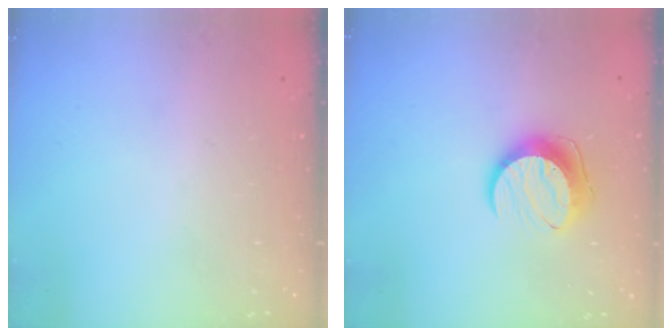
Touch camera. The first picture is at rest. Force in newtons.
{"total": 10.5, "press": 10.5, "slide": 0.5}